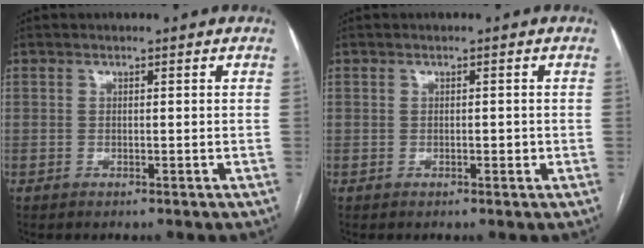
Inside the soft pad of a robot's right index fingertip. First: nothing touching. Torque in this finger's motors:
{"motor_torque": [0.33, -0.03, 0.02, 0.01]}